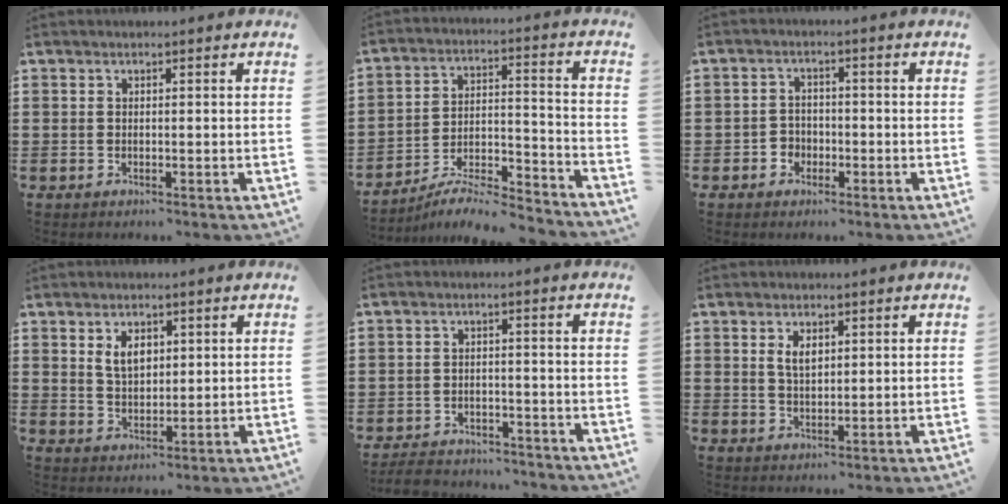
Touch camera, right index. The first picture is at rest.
{"total": 6.7, "force": [-6.2, 0.6, 2.5], "torque": [-0.039, -0.001, -0.121]}
{"total": 2.5, "force": [-1.4, 2.0, 0.5], "torque": [-0.018, 0.005, -0.032]}
{"total": 4.4, "force": [1.8, 2.7, 3.0], "torque": [-0.060, 0.007, 0.030]}
{"total": 4.2, "force": [-4.0, 0.9, 0.4], "torque": [-0.015, 0.005, -0.085]}
{"total": 3.2, "force": [1.2, 1.6, 2.5], "torque": [-0.054, 0.005, 0.021]}